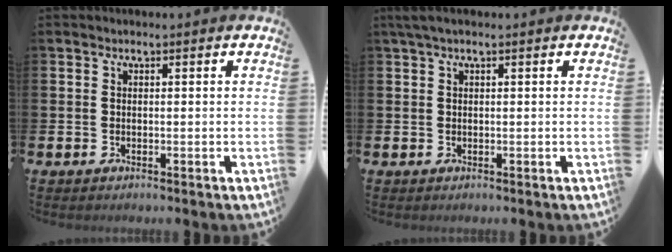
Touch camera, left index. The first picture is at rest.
{"total": 1.3, "force": [0.7, 0.2, 1.1], "torque": [-0.025, 0.006, 0.012]}